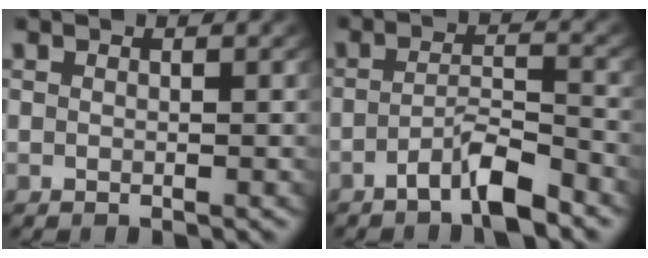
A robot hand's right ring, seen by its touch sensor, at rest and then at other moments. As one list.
[{"total": 4.4, "force": [-3.4, 1.0, 2.6], "torque": [-0.035, -0.004, -0.059]}]